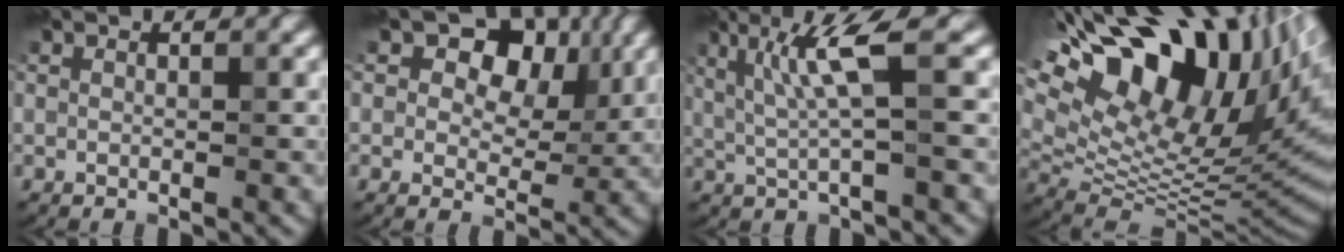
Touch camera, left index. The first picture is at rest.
{"total": 5.8, "force": [2.5, 4.0, 3.4], "torque": [-0.065, 0.005, 0.047]}
{"total": 3.2, "force": [0.0, -0.9, 3.1], "torque": [-0.101, -0.003, 0.035]}
{"total": 17.4, "force": [8.2, 8.6, 12.7], "torque": [-0.220, 0.037, 0.197]}